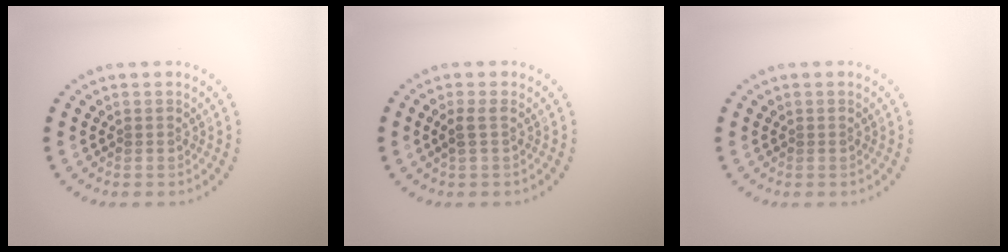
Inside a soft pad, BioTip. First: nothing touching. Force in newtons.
{"total": 1.1, "press": 1.0, "slide": 0.5}
{"total": 0.0}